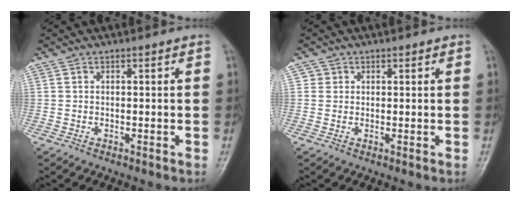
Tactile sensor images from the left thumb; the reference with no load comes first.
{"total": 1.9, "force": [0.7, 1.7, 0.0], "torque": [0.016, -0.001, 0.005]}